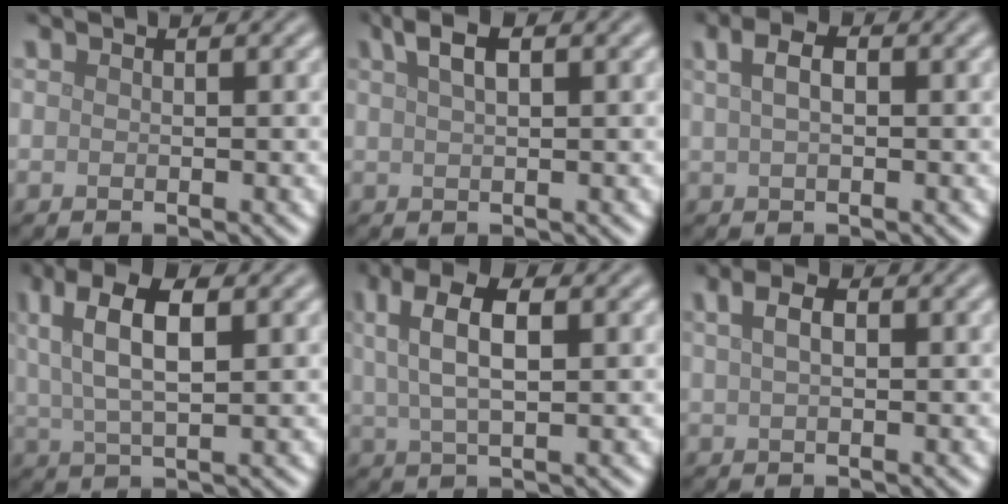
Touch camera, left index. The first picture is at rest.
{"total": 3.2, "force": [1.8, 1.1, 2.5], "torque": [-0.041, 0.009, 0.032]}
{"total": 3.5, "force": [1.4, 1.8, 2.6], "torque": [-0.045, 0.011, 0.012]}
{"total": 7.8, "force": [3.1, 3.2, 6.4], "torque": [-0.126, 0.015, 0.053]}
{"total": 6.5, "force": [2.5, 2.7, 5.4], "torque": [-0.103, 0.012, 0.040]}
{"total": 3.1, "force": [1.4, 1.6, 2.3], "torque": [-0.037, 0.007, 0.011]}